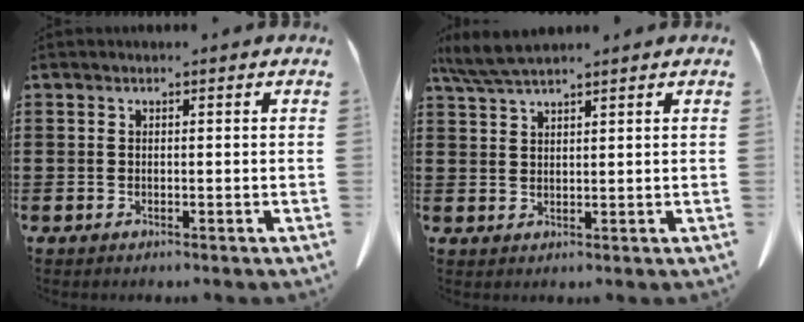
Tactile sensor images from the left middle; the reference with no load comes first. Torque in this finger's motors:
{"motor_torque": [0.20, 0.16, 0.04, 0.06]}